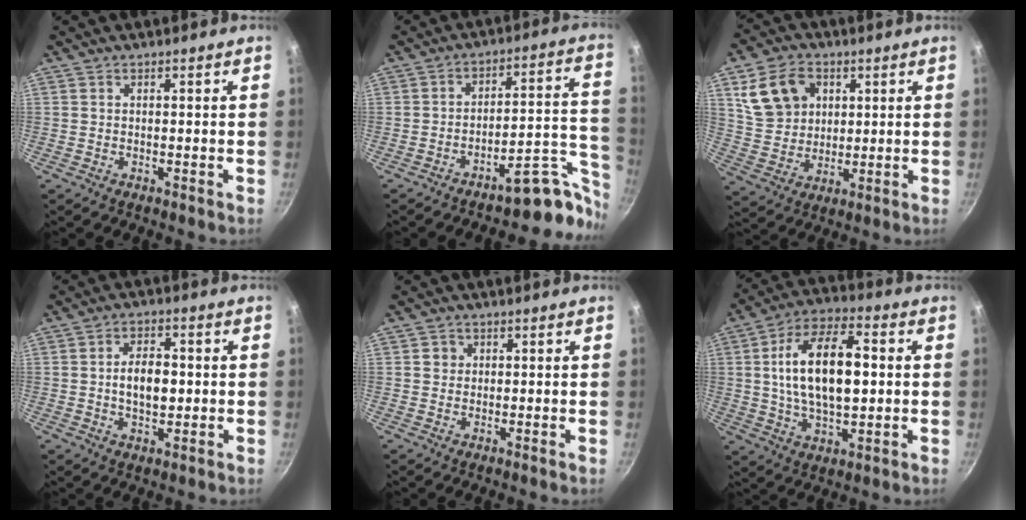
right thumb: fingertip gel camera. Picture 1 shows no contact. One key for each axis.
{"total": 12.8, "fx": -8.9, "fy": 3.4, "fz": 8.5, "tx": -0.059, "ty": 0.116, "tz": -0.125}
{"total": 12.2, "fx": 4.6, "fy": 9.3, "fz": 6.3, "tx": -0.093, "ty": -0.006, "tz": 0.091}
{"total": 7.2, "fx": 0.1, "fy": 4.1, "fz": 5.9, "tx": -0.087, "ty": 0.005, "tz": 0.000}
{"total": 2.0, "fx": 0.5, "fy": 1.9, "fz": 0.6, "tx": 0.001, "ty": 0.001, "tz": 0.005}
{"total": 17.9, "fx": 1.9, "fy": 8.9, "fz": 15.4, "tx": -0.262, "ty": 0.013, "tz": 0.032}